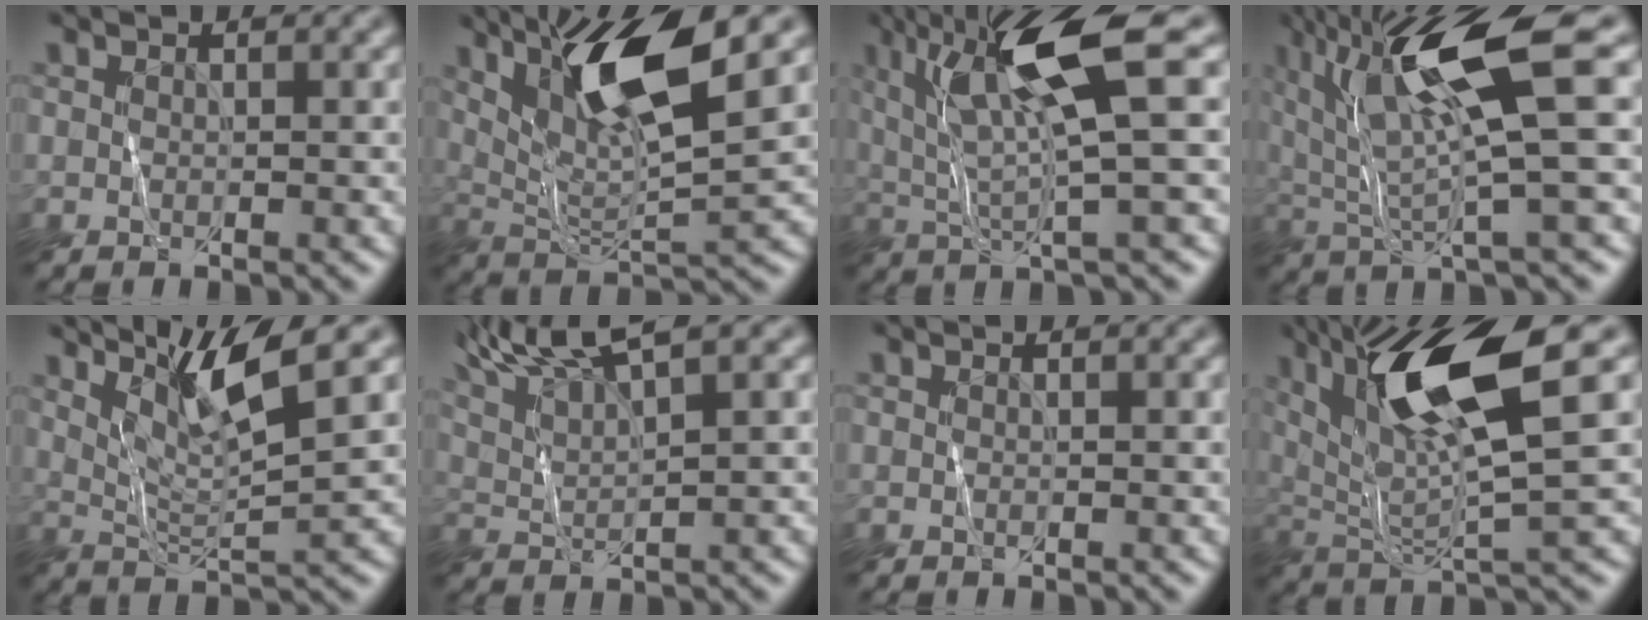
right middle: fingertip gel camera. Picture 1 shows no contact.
{"total": 9.3, "force": [4.4, 1.9, 8.0], "torque": [-0.135, -0.005, 0.084]}
{"total": 9.2, "force": [3.1, 1.4, 8.6], "torque": [-0.148, 0.004, 0.061]}
{"total": 11.0, "force": [4.1, 2.2, 9.9], "torque": [-0.168, 0.007, 0.080]}
{"total": 6.1, "force": [3.7, 0.8, 4.8], "torque": [-0.084, 0.006, 0.072]}
{"total": 8.5, "force": [6.3, 1.8, 5.3], "torque": [-0.090, 0.029, 0.091]}
{"total": 0.0}
{"total": 10.6, "force": [4.5, 2.2, 9.3], "torque": [-0.163, 0.003, 0.087]}